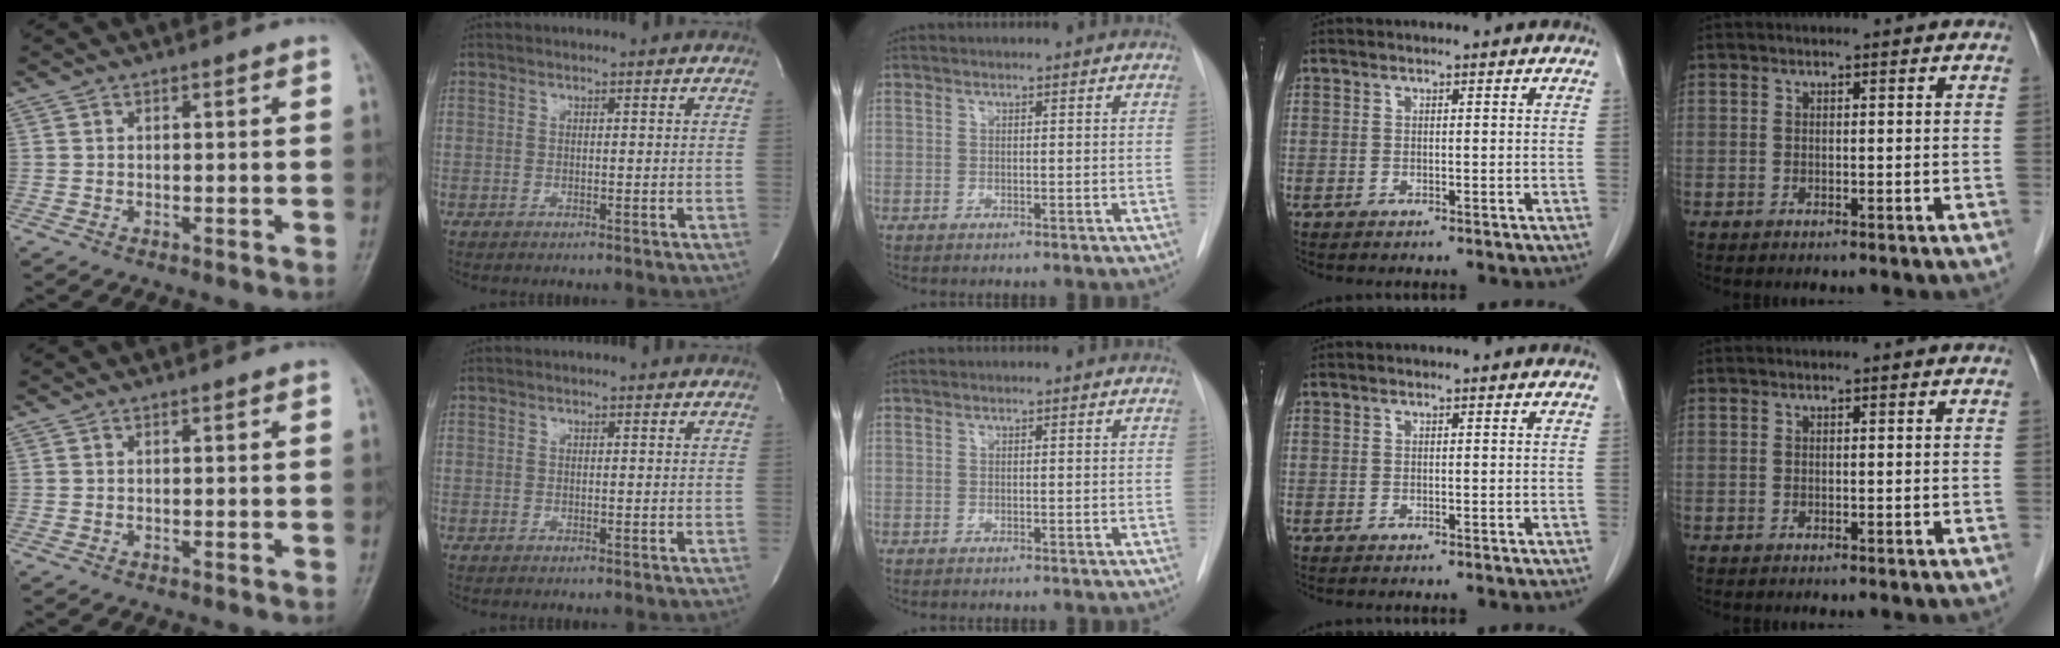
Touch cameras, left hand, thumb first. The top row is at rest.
{}